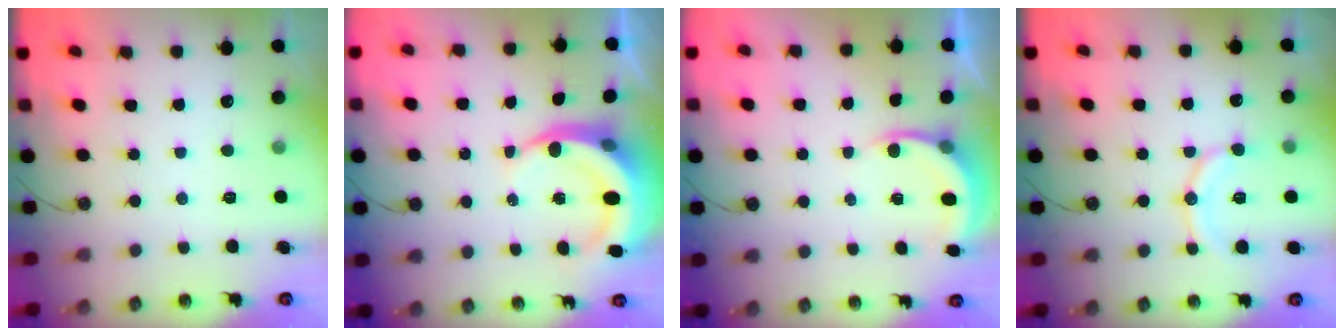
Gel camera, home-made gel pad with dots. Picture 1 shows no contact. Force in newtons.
{"total": 8.9, "press": 8.8, "slide": 1.4}
{"total": 5.0, "press": 5.0, "slide": 0.4}
{"total": 12.5, "press": 12.1, "slide": 3.3}